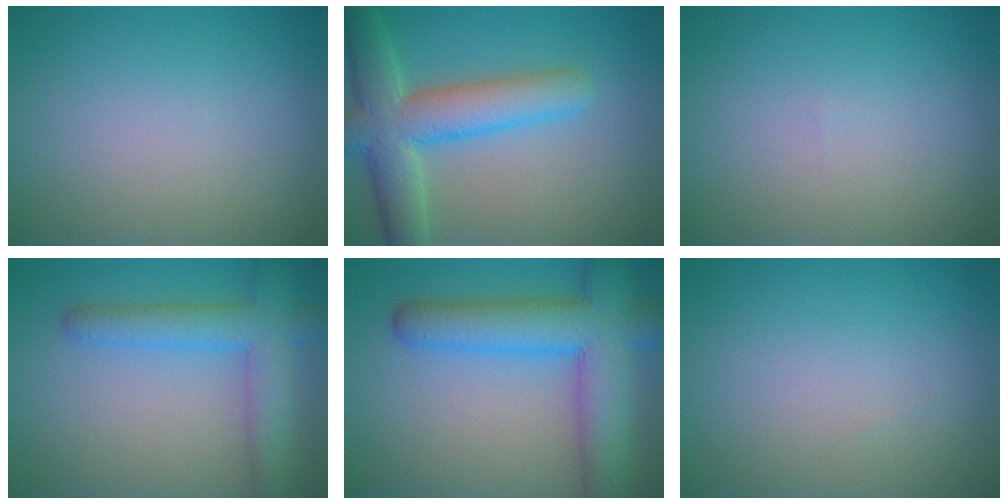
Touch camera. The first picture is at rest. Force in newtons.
{"total": 7.5, "press": 7.5, "slide": 0.6}
{"total": 0.0}
{"total": 5.0, "press": 5.0, "slide": 0.2}
{"total": 8.9, "press": 8.9, "slide": 0.4}
{"total": 0.0}